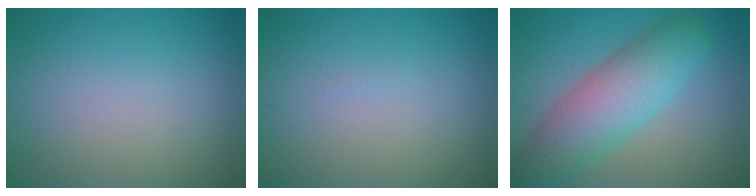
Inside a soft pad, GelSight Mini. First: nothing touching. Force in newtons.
{"total": 0.0}
{"total": 7.6, "press": 7.6, "slide": 0.4}